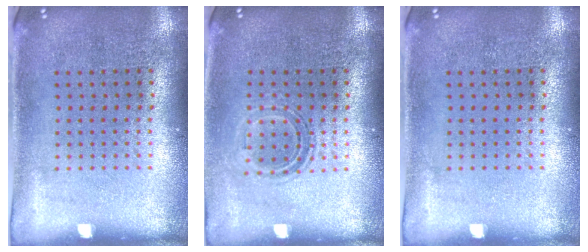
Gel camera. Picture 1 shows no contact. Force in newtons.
{"total": 1.2, "press": 1.0, "slide": 0.7}
{"total": 0.0}